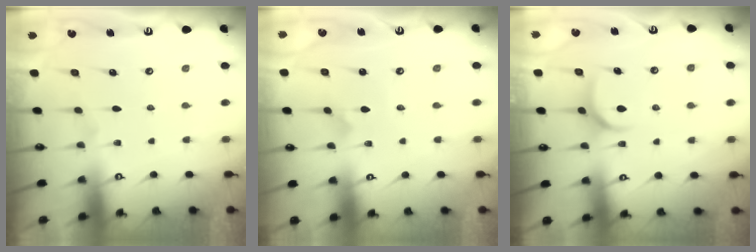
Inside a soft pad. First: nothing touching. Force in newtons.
{"total": 0.8, "press": 0.8, "slide": 0.1}
{"total": 6.9, "press": 6.9, "slide": 0.8}